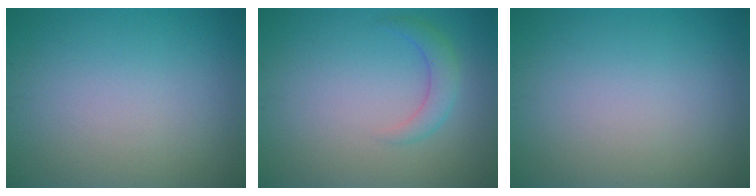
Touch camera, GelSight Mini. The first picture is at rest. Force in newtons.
{"total": 2.0, "press": 2.0, "slide": 0.1}
{"total": 0.0}